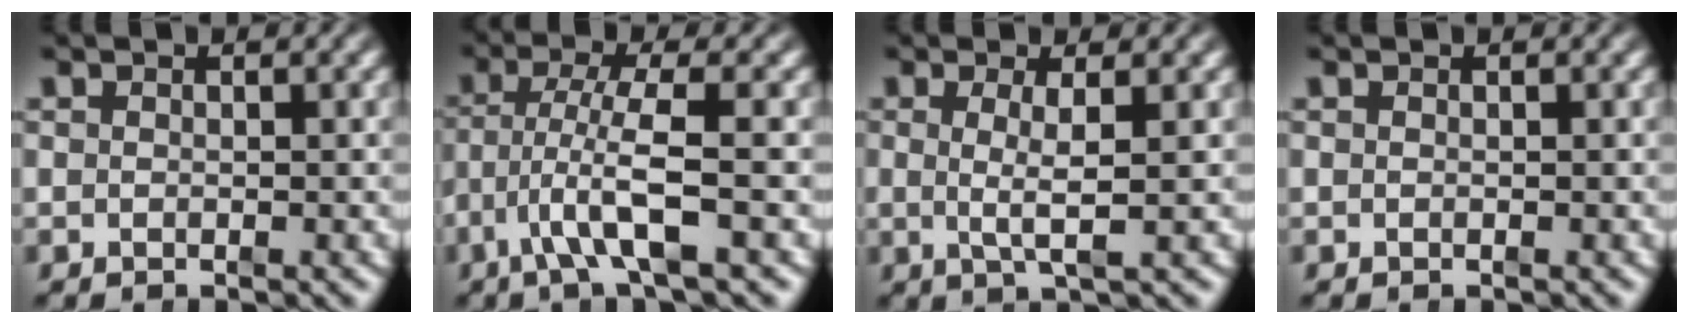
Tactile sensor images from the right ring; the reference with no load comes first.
{"total": 4.4, "force": [-1.4, 1.1, 4.0], "torque": [-0.091, -0.021, -0.018]}
{"total": 3.1, "force": [0.4, 0.1, 3.0], "torque": [-0.054, -0.010, 0.012]}
{"total": 0.0}